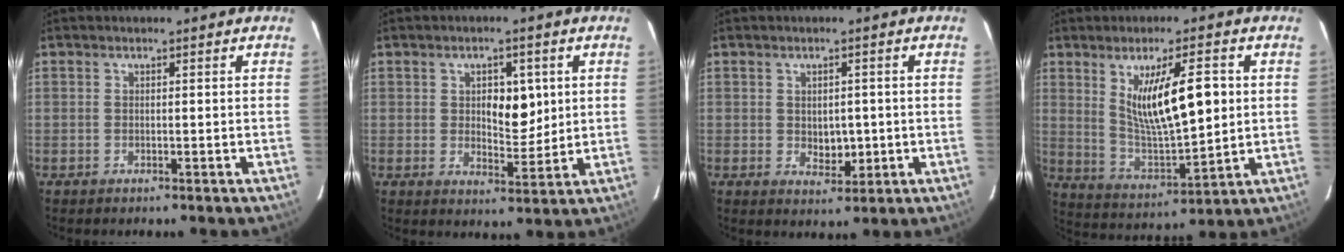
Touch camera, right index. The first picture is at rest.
{"total": 6.1, "force": [1.5, 3.1, 5.0], "torque": [-0.068, 0.002, 0.027]}
{"total": 3.6, "force": [-0.2, 2.4, 2.7], "torque": [-0.033, -0.003, 0.008]}
{"total": 12.7, "force": [3.0, 2.8, 12.0], "torque": [-0.212, -0.008, 0.062]}